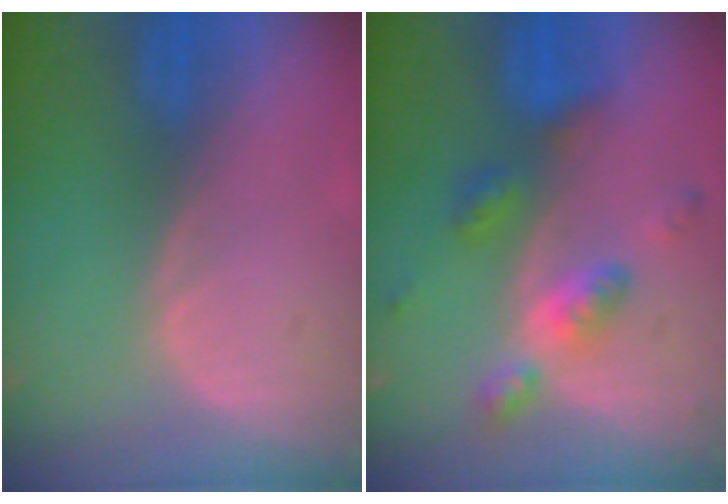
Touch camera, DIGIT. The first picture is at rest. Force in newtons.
{"total": 7.0, "press": 7.0, "slide": 0.5}